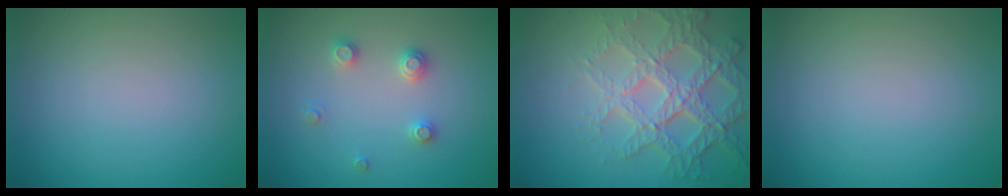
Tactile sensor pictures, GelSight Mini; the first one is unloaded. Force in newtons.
{"total": 2.0, "press": 2.0, "slide": 0.2}
{"total": 7.1, "press": 5.1, "slide": 5.0}
{"total": 0.0}